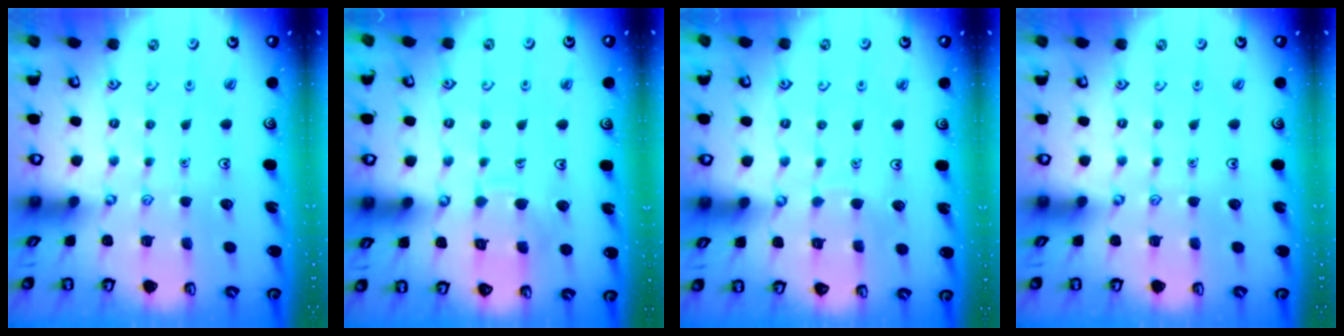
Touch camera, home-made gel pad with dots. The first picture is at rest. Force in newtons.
{"total": 7.3, "press": 7.3, "slide": 0.7}
{"total": 3.4, "press": 3.4, "slide": 0.1}
{"total": 0.0}